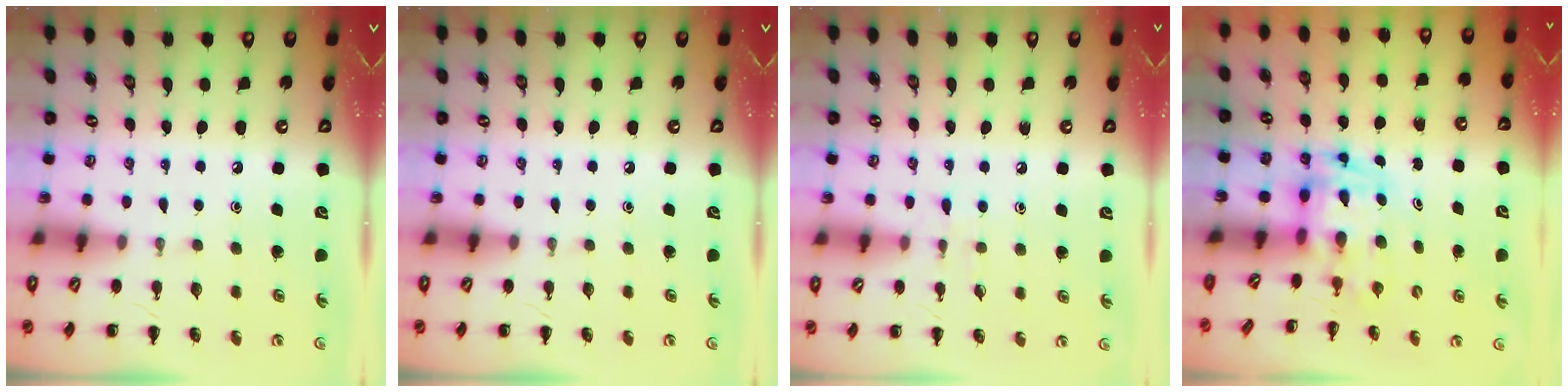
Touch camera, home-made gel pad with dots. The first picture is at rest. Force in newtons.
{"total": 0.0}
{"total": 5.5, "press": 5.1, "slide": 2.2}
{"total": 3.4, "press": 3.3, "slide": 0.6}